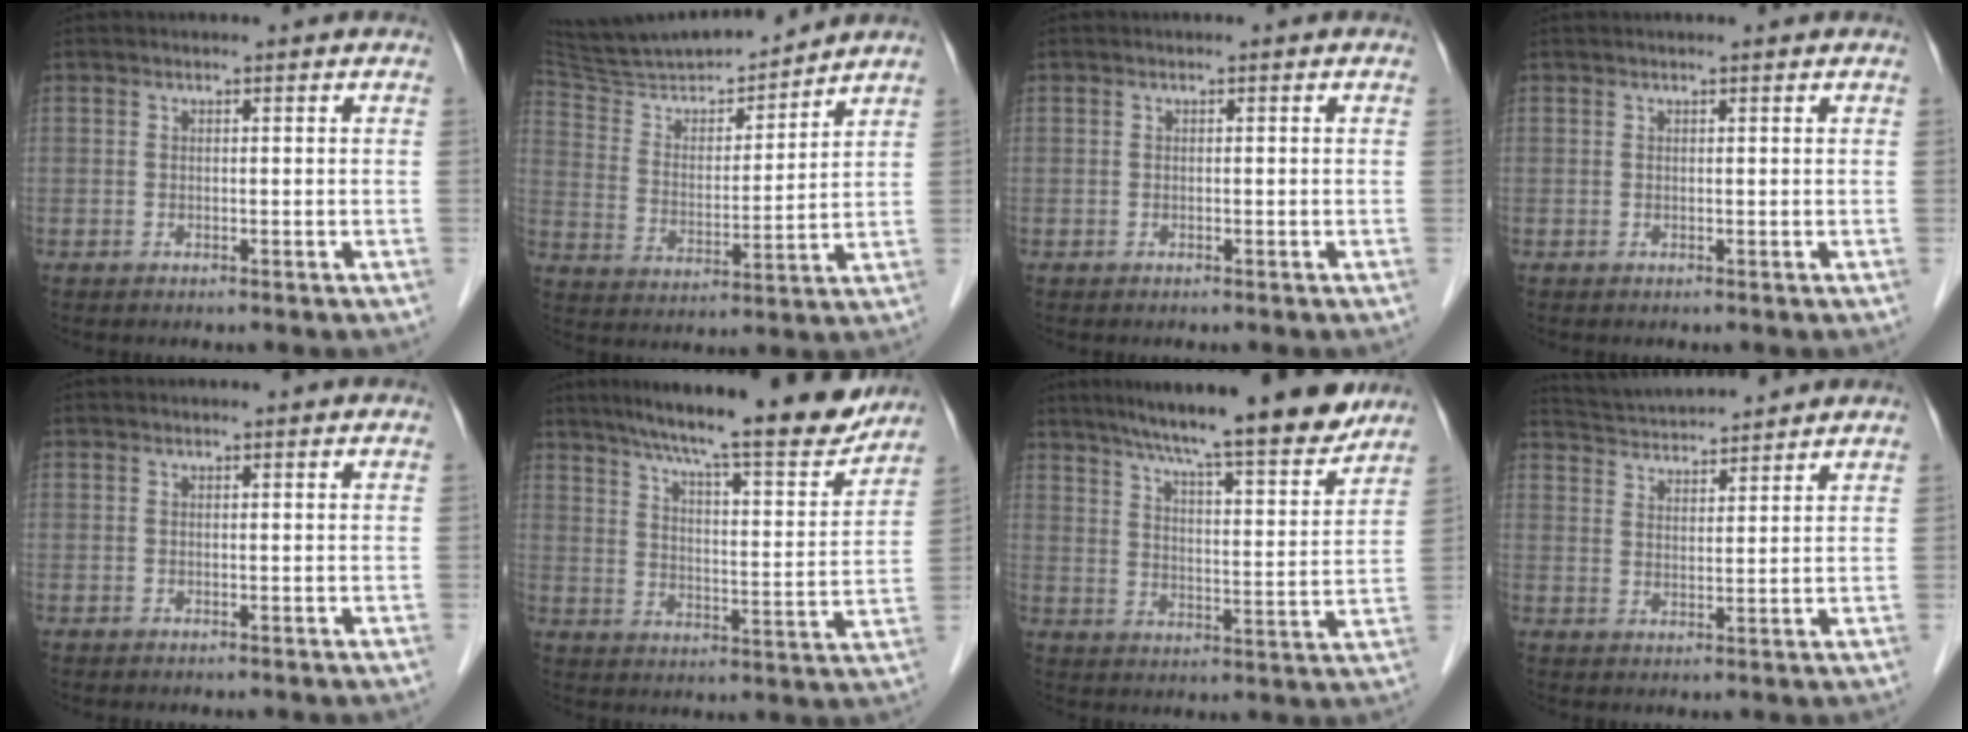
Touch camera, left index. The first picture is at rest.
{"total": 17.9, "force": [16.5, 2.1, 6.5], "torque": [-0.117, 0.009, 0.288]}
{"total": 0.0}
{"total": 1.4, "force": [1.2, 0.0, 0.7], "torque": [-0.005, 0.016, 0.018]}
{"total": 0.0}
{"total": 20.3, "force": [17.4, 2.2, 10.2], "torque": [-0.159, -0.019, 0.240]}
{"total": 17.6, "force": [15.2, 1.3, 8.8], "torque": [-0.131, -0.005, 0.217]}
{"total": 10.2, "force": [9.8, 0.8, 2.8], "torque": [-0.060, 0.024, 0.160]}